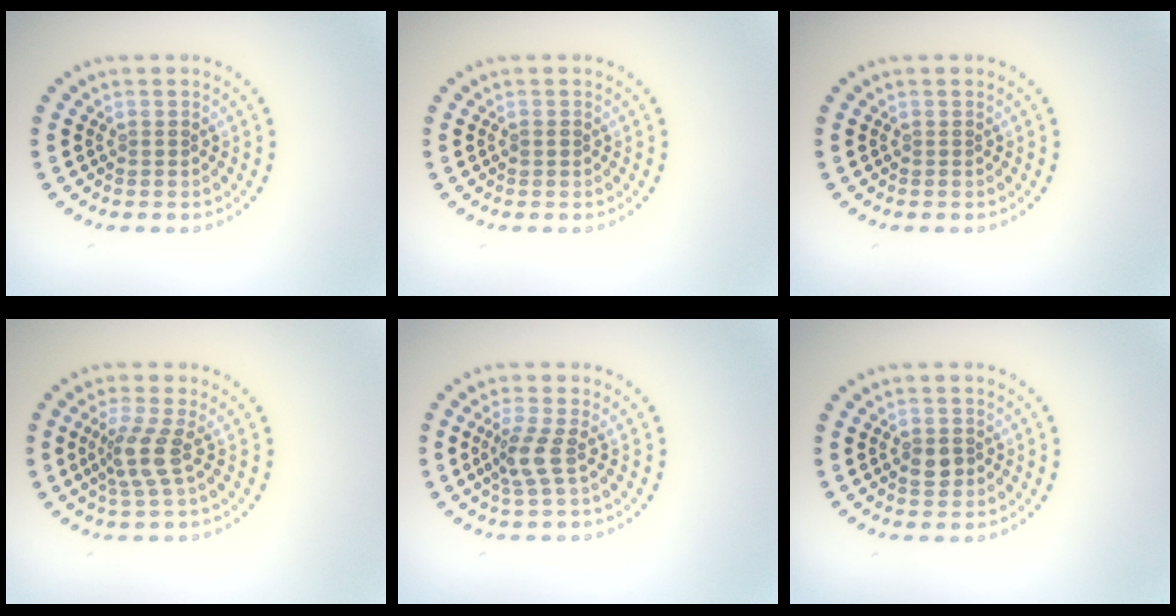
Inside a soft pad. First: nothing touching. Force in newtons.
{"total": 0.6, "press": 0.6, "slide": 0.0}
{"total": 0.0}
{"total": 2.8, "press": 2.1, "slide": 1.9}
{"total": 2.3, "press": 1.7, "slide": 1.5}
{"total": 1.7, "press": 1.7, "slide": 0.2}